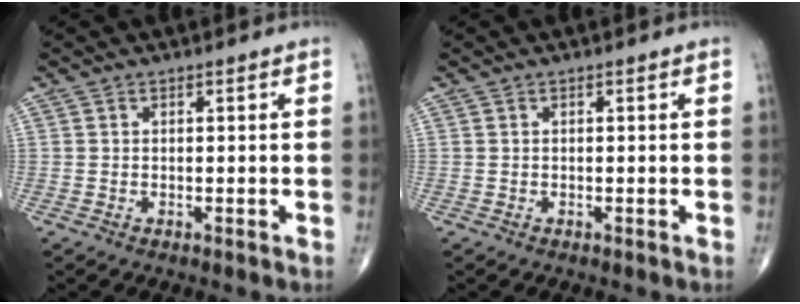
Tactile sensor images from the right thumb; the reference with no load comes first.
{"total": 0.0}